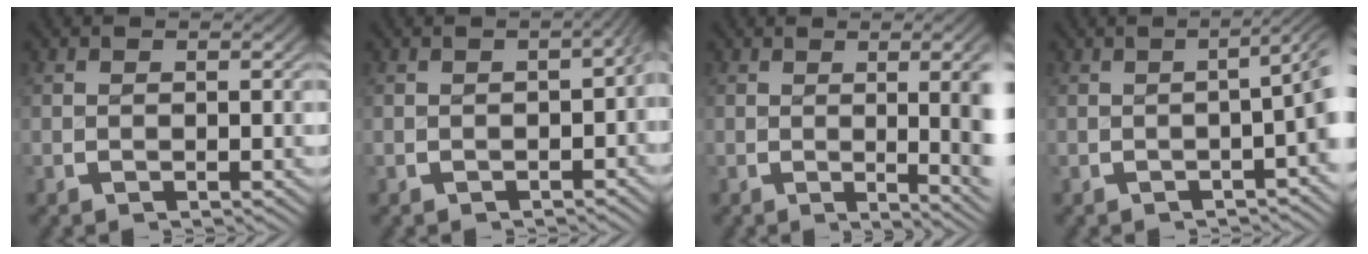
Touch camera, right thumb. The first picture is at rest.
{"total": 3.4, "force": [-0.3, 1.9, 2.7], "torque": [-0.027, 0.008, -0.008]}
{"total": 6.6, "force": [-0.7, 2.3, 6.2], "torque": [-0.065, -0.005, -0.008]}
{"total": 4.2, "force": [0.2, 1.4, 4.0], "torque": [-0.048, 0.013, -0.003]}